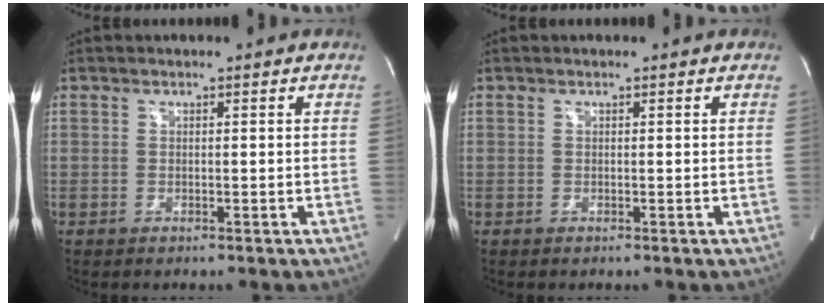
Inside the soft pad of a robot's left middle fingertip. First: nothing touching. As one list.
[{"total": 0.0}]